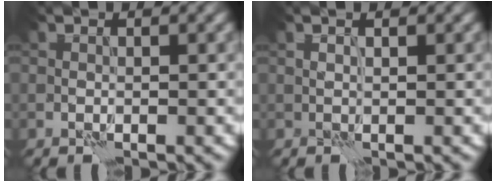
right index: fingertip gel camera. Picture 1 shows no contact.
{"total": 1.2, "force": [0.9, -0.7, -0.4], "torque": [0.004, 0.000, 0.019]}